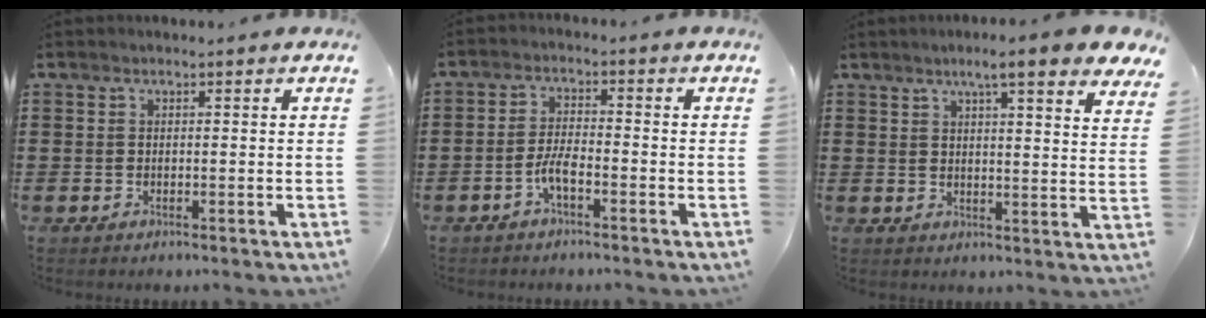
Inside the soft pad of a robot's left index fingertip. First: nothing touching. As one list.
[{"total": 3.8, "force": [-1.9, 1.0, 3.0], "torque": [-0.073, -0.001, -0.041]}, {"total": 6.1, "force": [4.7, 0.0, 3.9], "torque": [-0.074, -0.016, 0.075]}]